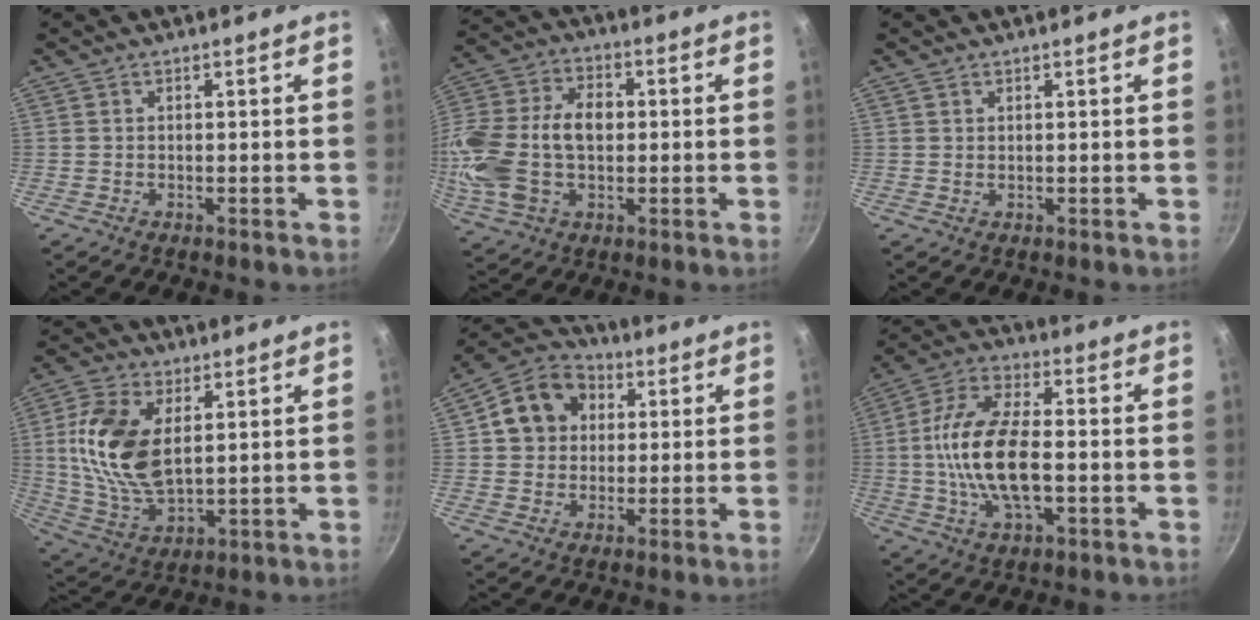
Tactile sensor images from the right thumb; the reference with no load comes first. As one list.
[{"total": 19.4, "force": [-0.4, 12.6, 14.7], "torque": [-0.286, 0.032, -0.011]}, {"total": 0.6, "force": [0.4, 0.3, 0.2], "torque": [-0.002, -0.007, 0.006]}, {"total": 15.7, "force": [3.3, 8.7, 12.6], "torque": [-0.241, -0.013, 0.070]}, {"total": 11.6, "force": [2.6, 9.8, 5.7], "torque": [-0.069, 0.014, 0.026]}, {"total": 16.0, "force": [-1.8, 7.6, 13.9], "torque": [-0.261, 0.025, -0.044]}]